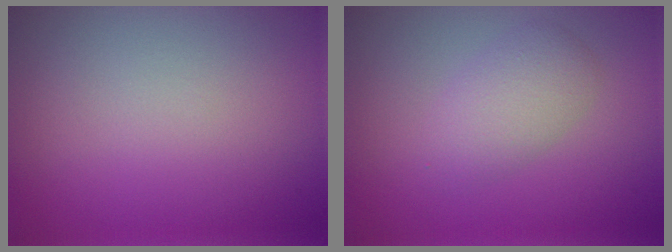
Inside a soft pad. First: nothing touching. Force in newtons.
{"total": 2.7, "press": 2.7, "slide": 0.1}